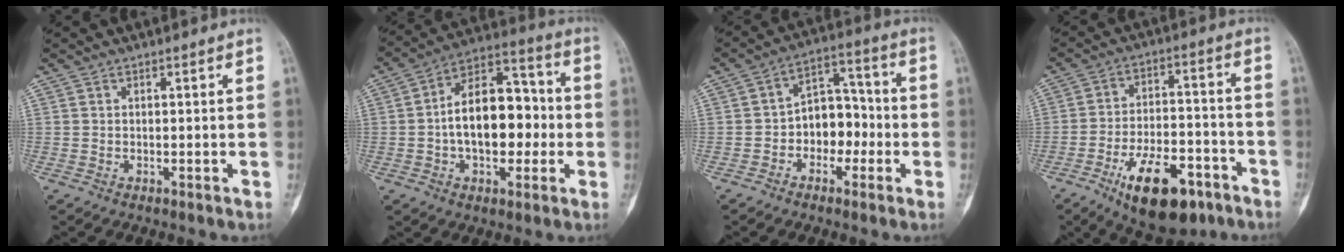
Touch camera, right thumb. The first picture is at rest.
{"total": 16.8, "force": [-1.2, 10.1, 13.4], "torque": [-0.183, 0.041, -0.027]}
{"total": 9.2, "force": [-2.1, 6.7, 5.9], "torque": [-0.048, 0.044, -0.047]}
{"total": 18.9, "force": [-10.7, 8.5, 13.0], "torque": [-0.194, 0.068, -0.166]}